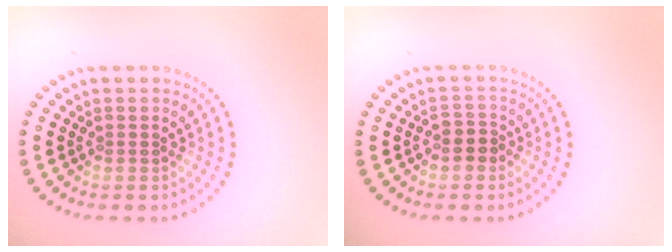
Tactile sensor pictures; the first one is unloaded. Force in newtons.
{"total": 1.7, "press": 1.5, "slide": 0.8}